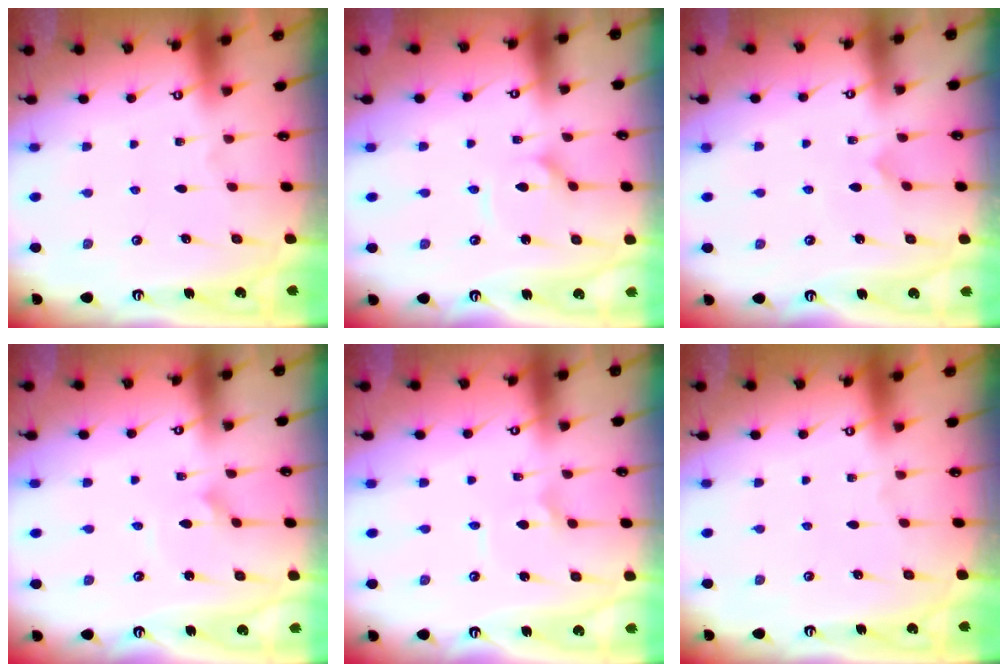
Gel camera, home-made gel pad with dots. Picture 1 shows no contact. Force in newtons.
{"total": 2.8, "press": 2.8, "slide": 0.3}
{"total": 2.8, "press": 2.8, "slide": 0.2}
{"total": 1.7, "press": 1.6, "slide": 0.1}
{"total": 1.8, "press": 1.8, "slide": 0.1}
{"total": 0.0}